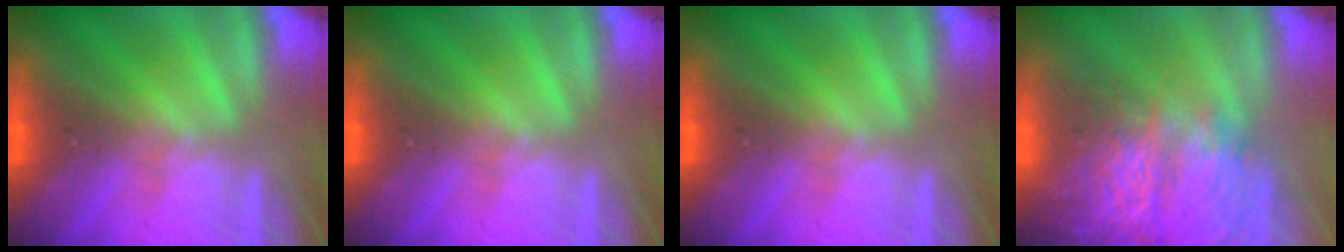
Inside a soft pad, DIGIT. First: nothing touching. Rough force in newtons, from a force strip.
{"total": 0.0}
{"total": 0.0}
{"total": 11.3}